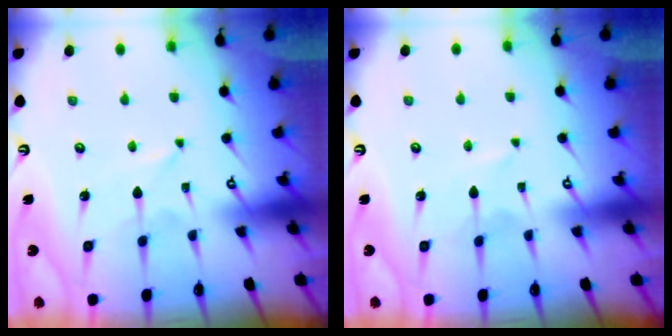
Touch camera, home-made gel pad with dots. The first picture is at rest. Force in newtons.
{"total": 1.7, "press": 1.7, "slide": 0.3}